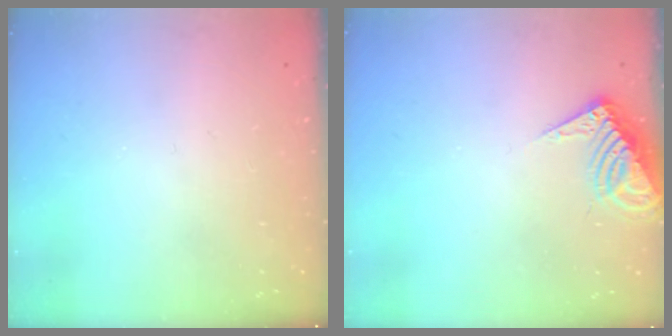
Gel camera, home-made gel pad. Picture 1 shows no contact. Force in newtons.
{"total": 8.0, "press": 8.0, "slide": 0.4}